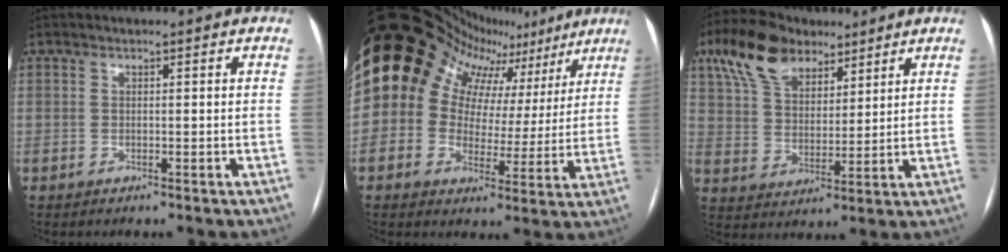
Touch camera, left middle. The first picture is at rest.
{"total": 20.0, "force": [10.6, 13.7, 9.9], "torque": [-0.175, 0.084, 0.152]}
{"total": 11.9, "force": [7.6, 6.5, 6.4], "torque": [-0.136, 0.034, 0.141]}